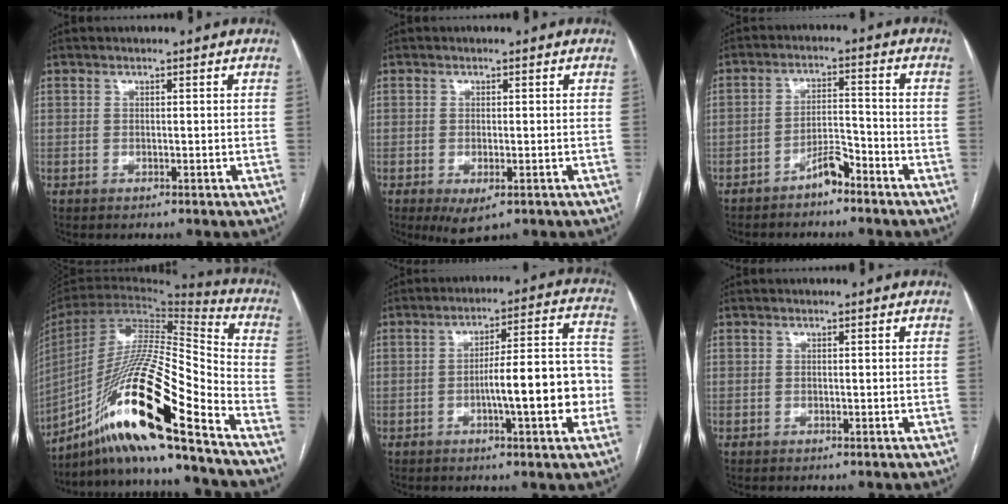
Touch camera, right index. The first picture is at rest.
{"total": 3.8, "force": [-1.8, 1.4, 3.0], "torque": [-0.046, -0.009, -0.019]}
{"total": 4.1, "force": [-3.0, 0.7, 2.7], "torque": [-0.048, 0.007, -0.054]}
{"total": 22.9, "force": [-14.9, 0.6, 17.4], "torque": [-0.344, -0.018, -0.278]}
{"total": 12.5, "force": [-2.8, 1.9, 12.0], "torque": [-0.171, 0.025, -0.040]}
{"total": 0.0}